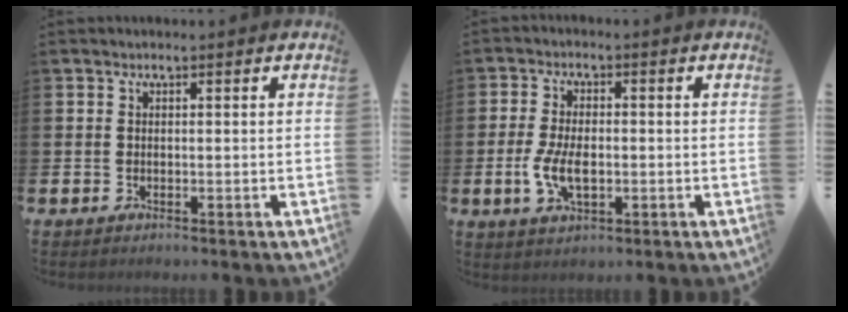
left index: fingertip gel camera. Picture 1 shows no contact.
{"total": 5.4, "force": [-0.7, 2.8, 4.5], "torque": [-0.088, -0.001, -0.016]}